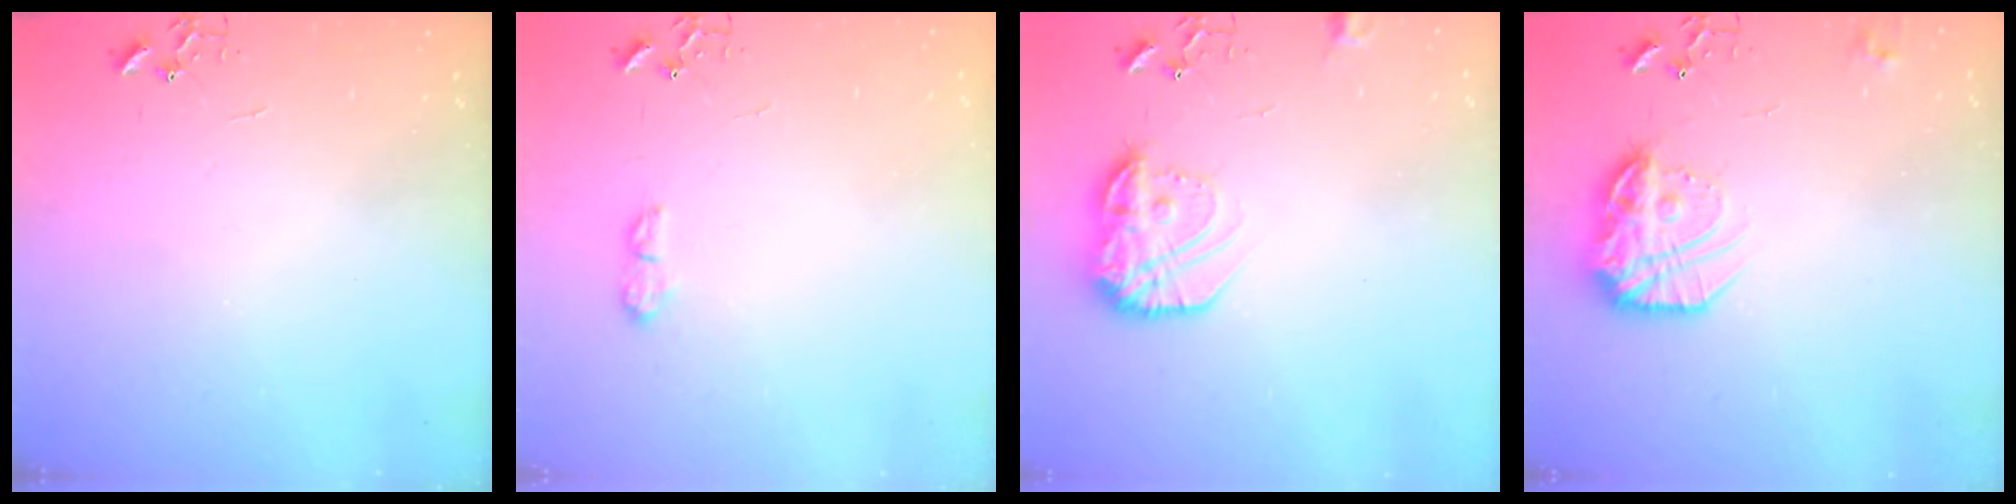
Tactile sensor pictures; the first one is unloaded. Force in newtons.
{"total": 7.0, "press": 7.0, "slide": 0.8}
{"total": 15.1, "press": 15.0, "slide": 1.0}
{"total": 17.5, "press": 17.5, "slide": 1.4}